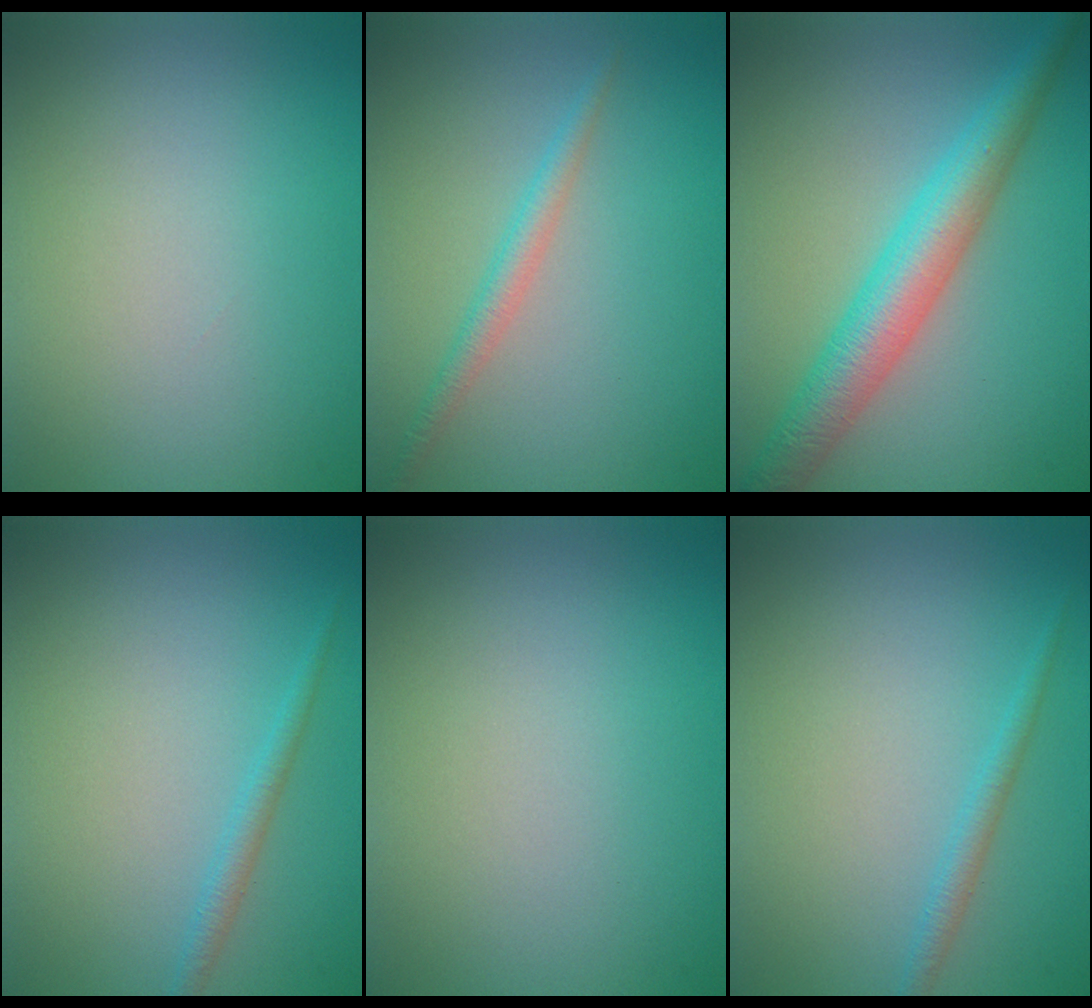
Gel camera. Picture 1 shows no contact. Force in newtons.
{"total": 1.9, "press": 1.9, "slide": 0.1}
{"total": 5.8, "press": 5.8, "slide": 0.1}
{"total": 1.3, "press": 1.3, "slide": 0.1}
{"total": 0.0}
{"total": 1.3, "press": 1.3, "slide": 0.1}